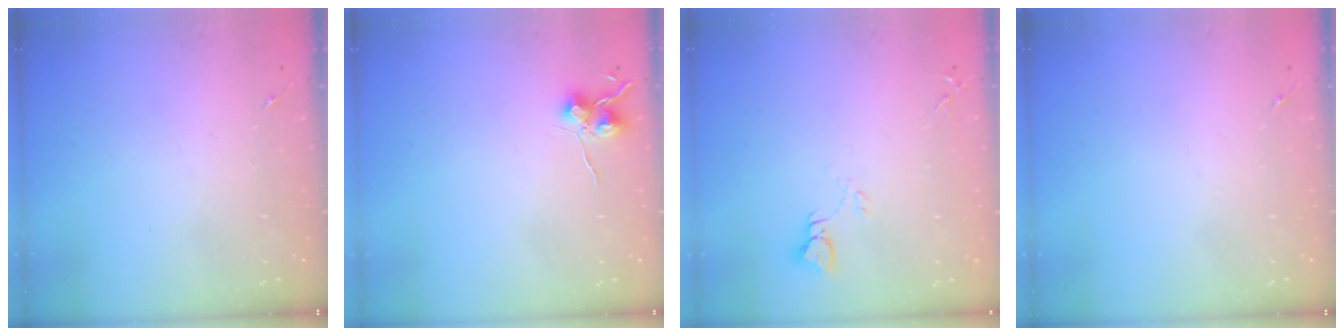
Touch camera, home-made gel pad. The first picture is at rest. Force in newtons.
{"total": 6.9, "press": 6.9, "slide": 0.6}
{"total": 2.8, "press": 2.8, "slide": 0.2}
{"total": 0.0}